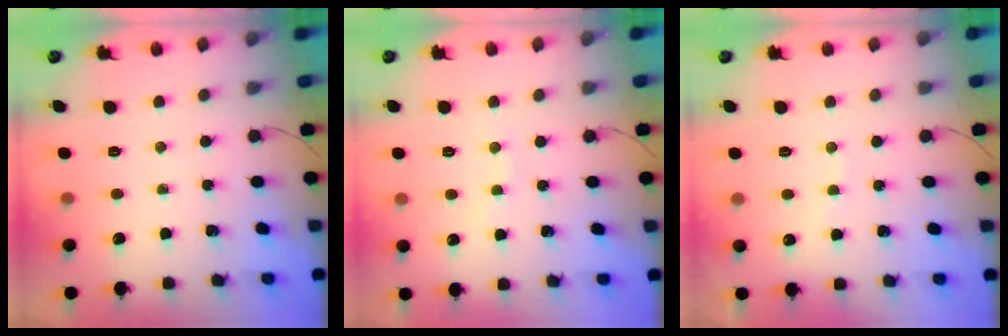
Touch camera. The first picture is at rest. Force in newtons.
{"total": 2.3, "press": 2.1, "slide": 0.7}
{"total": 4.9, "press": 4.8, "slide": 0.7}